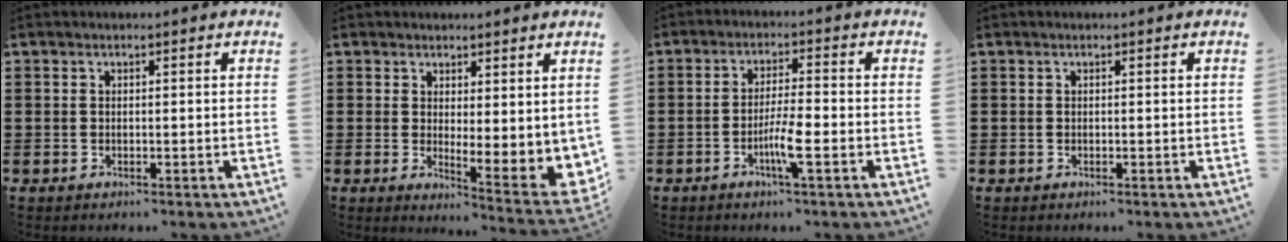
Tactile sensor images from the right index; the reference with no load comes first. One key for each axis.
{"total": 2.1, "fx": 1.7, "fy": 0.4, "fz": 1.1, "tx": -0.028, "ty": -0.023, "tz": 0.028}
{"total": 5.1, "fx": -1.8, "fy": 0.5, "fz": 4.8, "tx": -0.095, "ty": -0.008, "tz": -0.037}
{"total": 0.0}